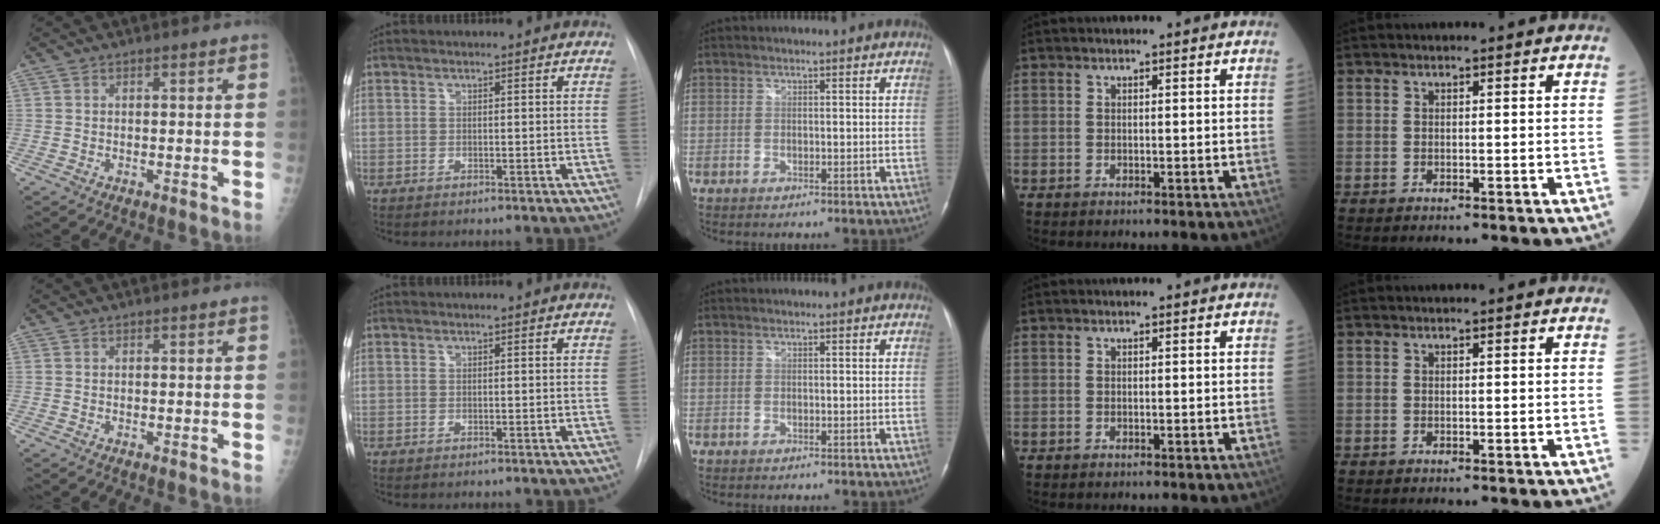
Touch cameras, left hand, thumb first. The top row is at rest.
{}